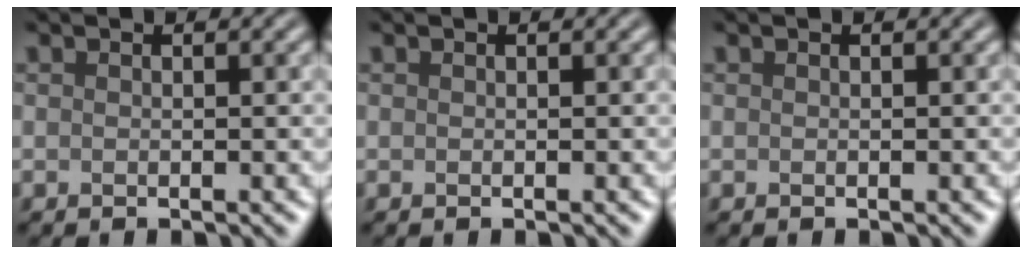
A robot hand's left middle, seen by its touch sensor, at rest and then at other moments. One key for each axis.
{"total": 0.0}
{"total": 0.0}